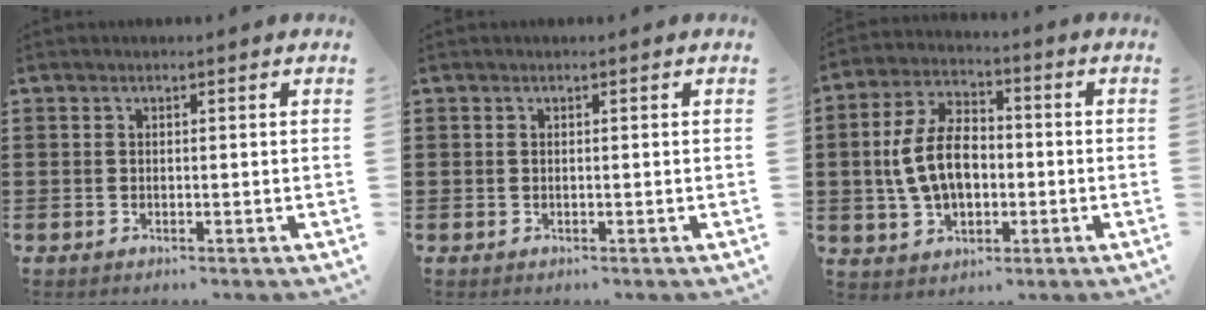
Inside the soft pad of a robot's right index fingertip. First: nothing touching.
{"total": 0.0}
{"total": 9.6, "force": [-0.7, 6.0, 7.5], "torque": [-0.174, 0.011, -0.019]}